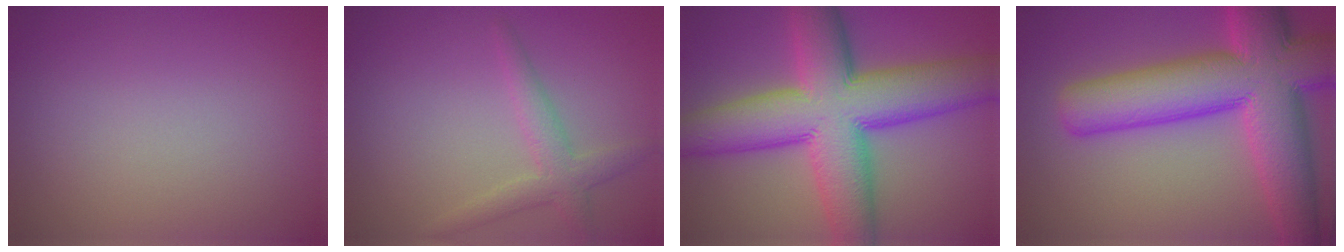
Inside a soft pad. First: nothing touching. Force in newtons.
{"total": 2.6, "press": 2.6, "slide": 0.1}
{"total": 13.5, "press": 13.5, "slide": 0.4}
{"total": 13.2, "press": 13.2, "slide": 0.6}